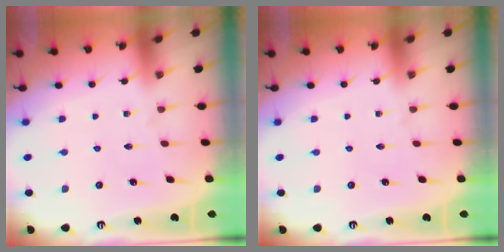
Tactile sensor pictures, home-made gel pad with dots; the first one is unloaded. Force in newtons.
{"total": 0.0}